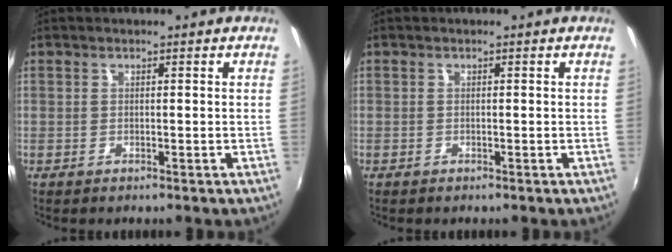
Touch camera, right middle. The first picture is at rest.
{"total": 0.7, "force": [-0.4, 0.5, -0.1], "torque": [0.000, 0.002, -0.008]}